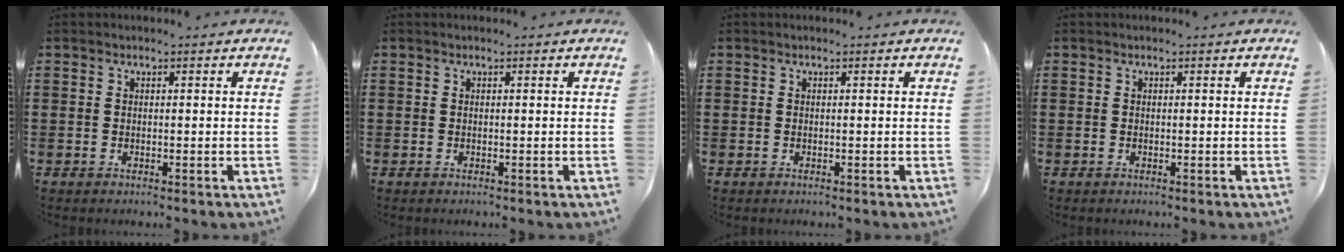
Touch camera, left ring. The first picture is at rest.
{"total": 0.0}
{"total": 0.0}
{"total": 0.0}